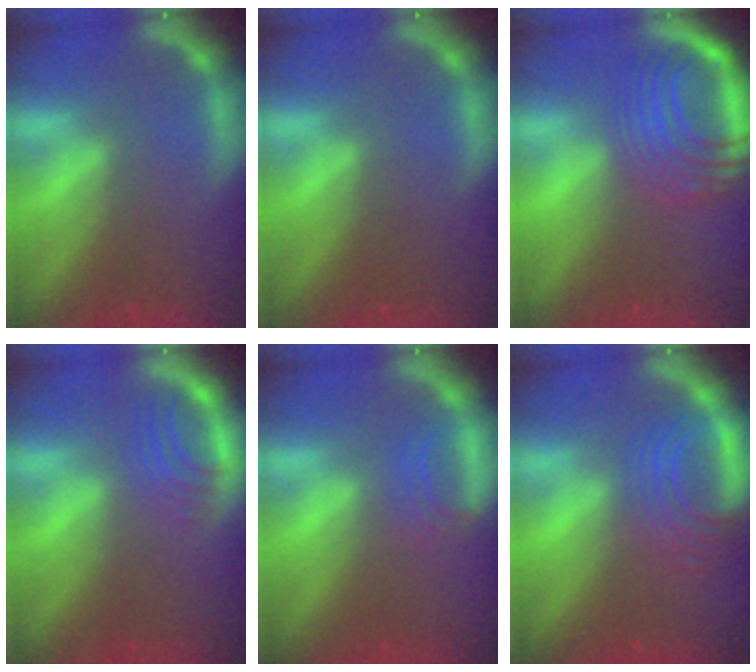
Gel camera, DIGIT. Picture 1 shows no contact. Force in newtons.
{"total": 0.0}
{"total": 10.1}
{"total": 2.9}
{"total": 1.9}
{"total": 5.5}